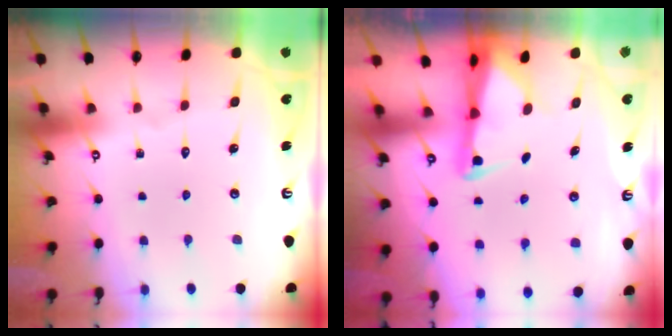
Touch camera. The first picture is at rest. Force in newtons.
{"total": 2.4, "press": 2.3, "slide": 0.5}